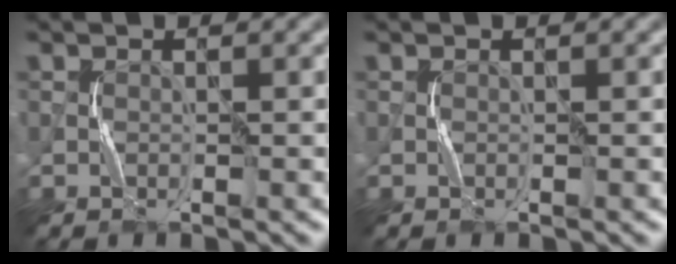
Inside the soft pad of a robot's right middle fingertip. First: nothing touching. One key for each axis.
{"total": 0.0}